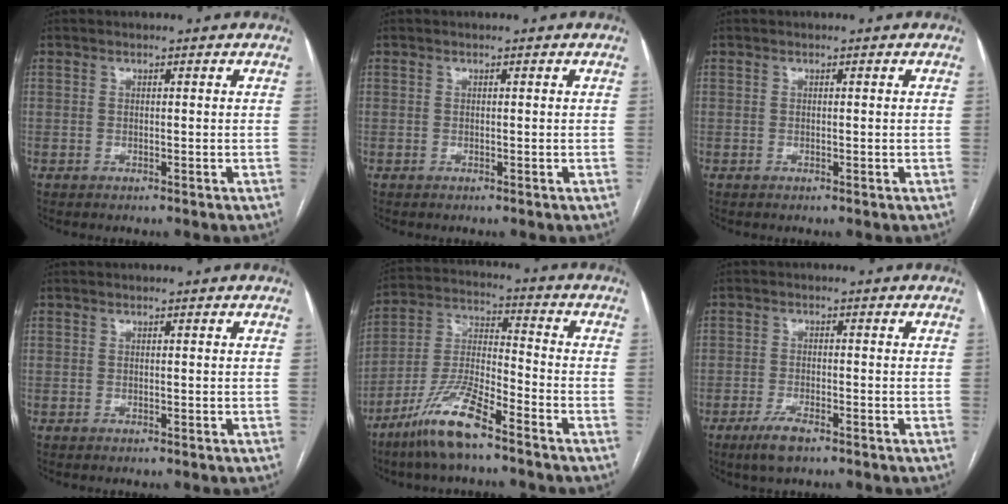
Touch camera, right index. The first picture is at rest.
{"total": 0.0}
{"total": 0.0}
{"total": 0.0}
{"total": 11.7, "force": [-8.2, 1.8, 8.2], "torque": [-0.177, -0.016, -0.161]}
{"total": 4.0, "force": [-2.8, 1.0, 2.7], "torque": [-0.059, -0.004, -0.049]}